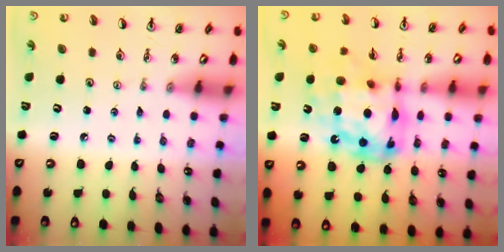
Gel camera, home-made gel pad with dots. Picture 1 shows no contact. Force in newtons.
{"total": 17.8, "press": 17.7, "slide": 1.7}